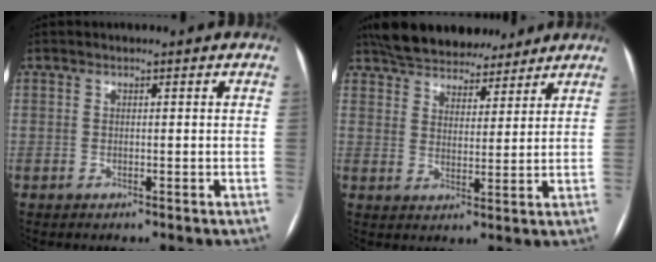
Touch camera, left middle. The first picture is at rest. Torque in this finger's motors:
{"motor_torque": [0.48, -0.64, 0.05, 0.01]}